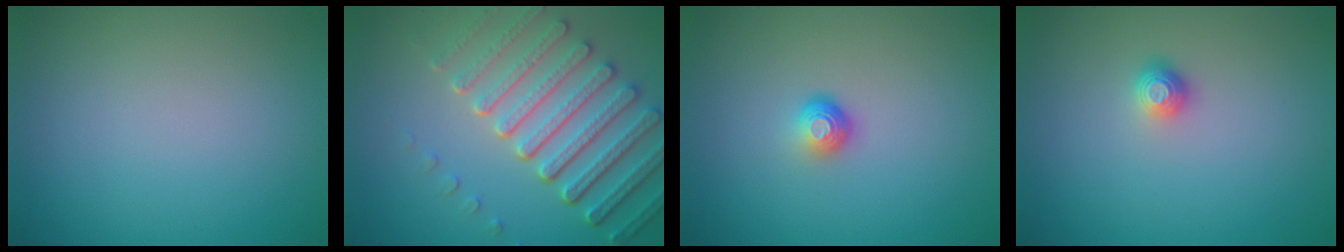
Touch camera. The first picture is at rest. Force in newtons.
{"total": 7.6, "press": 5.7, "slide": 5.0}
{"total": 1.6, "press": 1.0, "slide": 1.3}
{"total": 1.1, "press": 1.0, "slide": 0.5}